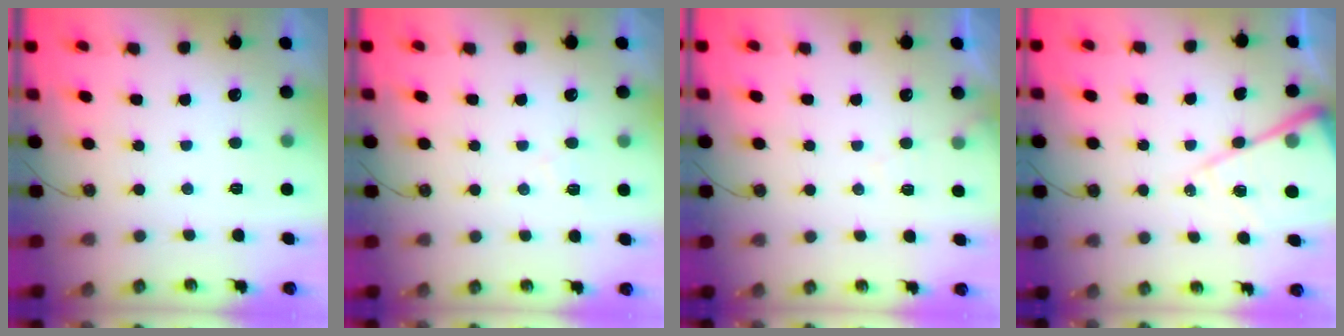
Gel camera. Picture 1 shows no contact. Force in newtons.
{"total": 7.4, "press": 7.4, "slide": 0.8}
{"total": 4.3, "press": 4.2, "slide": 0.8}
{"total": 14.5, "press": 14.4, "slide": 1.4}